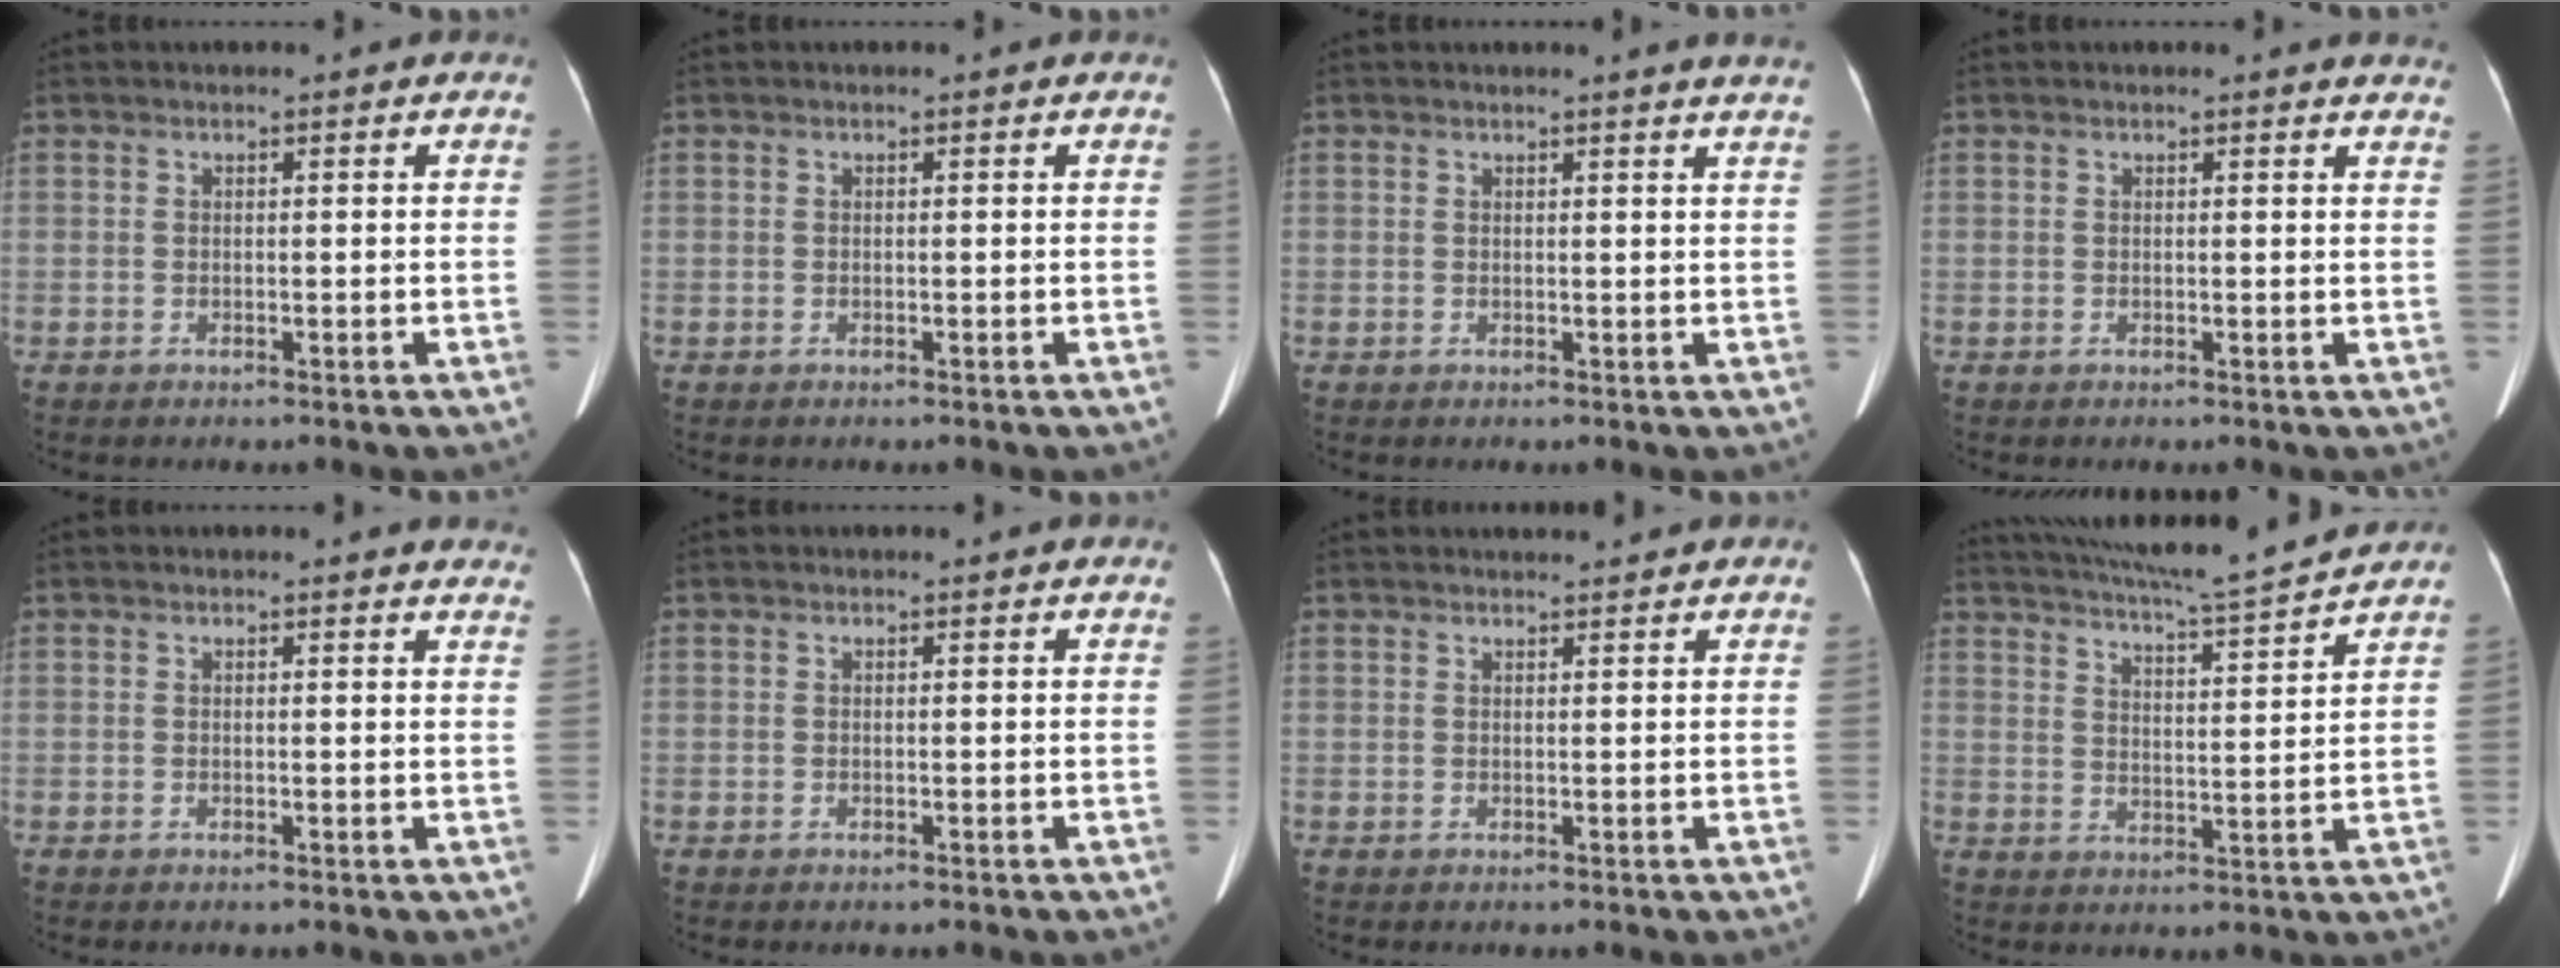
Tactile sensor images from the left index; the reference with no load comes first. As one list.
[{"total": 0.0}, {"total": 4.1, "force": [3.8, -0.3, 1.4], "torque": [-0.019, -0.005, 0.023]}, {"total": 5.0, "force": [4.9, 0.7, 0.8], "torque": [0.004, -0.017, 0.023]}, {"total": 5.4, "force": [5.3, 0.7, 0.8], "torque": [0.006, -0.019, 0.026]}, {"total": 0.9, "force": [0.9, 0.1, 0.2], "torque": [-0.010, 0.006, 0.008]}, {"total": 2.6, "force": [2.5, 0.1, 0.5], "torque": [-0.008, 0.014, 0.036]}, {"total": 14.5, "force": [13.4, -1.0, 5.3], "torque": [-0.099, -0.011, 0.197]}]